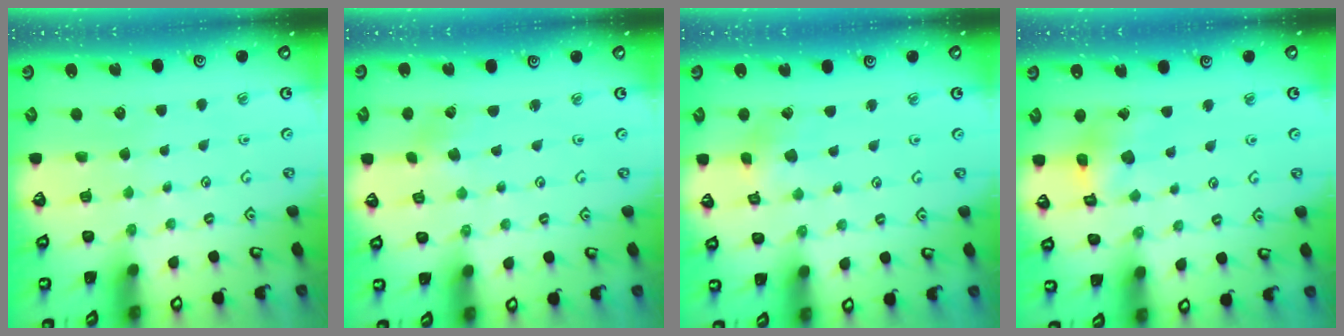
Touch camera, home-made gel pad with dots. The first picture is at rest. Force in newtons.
{"total": 2.2, "press": 2.2, "slide": 0.2}
{"total": 2.7, "press": 2.7, "slide": 0.3}
{"total": 9.4, "press": 9.4, "slide": 0.9}